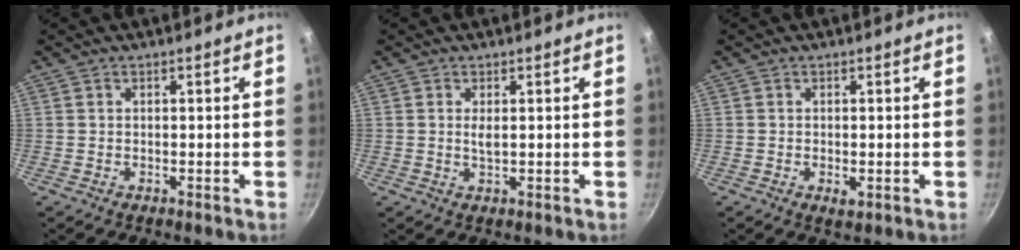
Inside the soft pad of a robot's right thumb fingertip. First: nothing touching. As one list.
[{"total": 1.7, "force": [0.4, 0.6, 1.5], "torque": [-0.031, -0.002, 0.008]}, {"total": 2.0, "force": [-0.5, 0.9, 1.7], "torque": [-0.026, -0.006, -0.005]}]